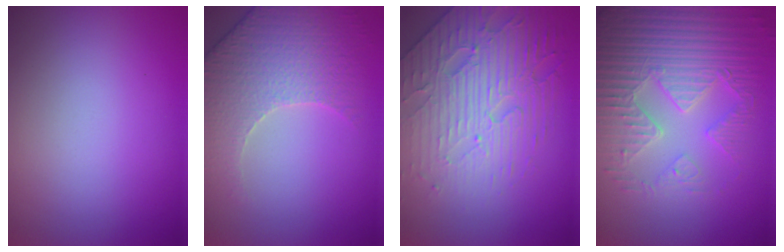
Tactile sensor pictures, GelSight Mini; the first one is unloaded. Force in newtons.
{"total": 4.9, "press": 4.8, "slide": 1.3}
{"total": 6.6, "press": 5.2, "slide": 4.0}
{"total": 6.6, "press": 5.5, "slide": 3.6}